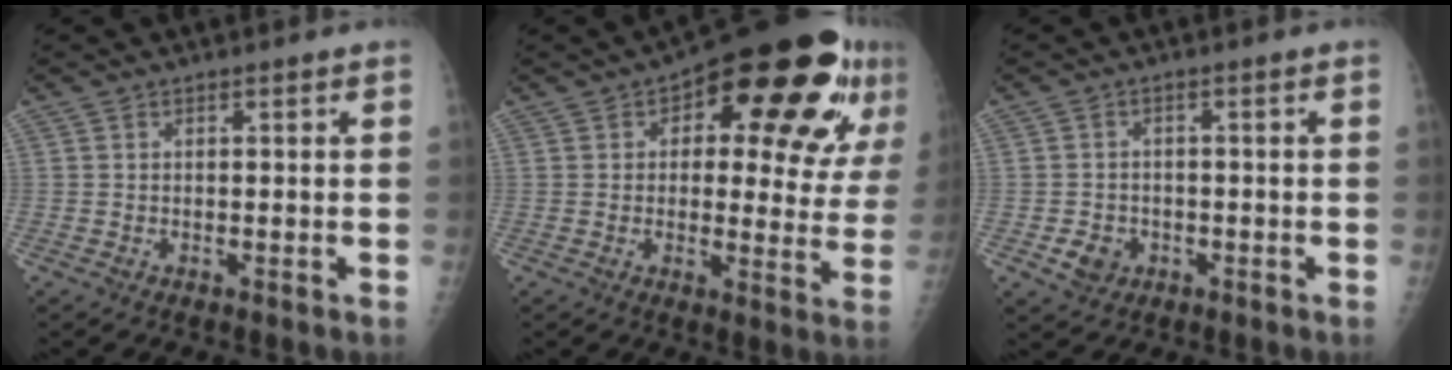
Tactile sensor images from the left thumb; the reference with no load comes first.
{"total": 23.3, "force": [10.4, 9.9, 18.4], "torque": [-0.203, -0.002, 0.138]}
{"total": 3.7, "force": [-1.4, 3.1, 1.5], "torque": [-0.015, 0.008, -0.016]}